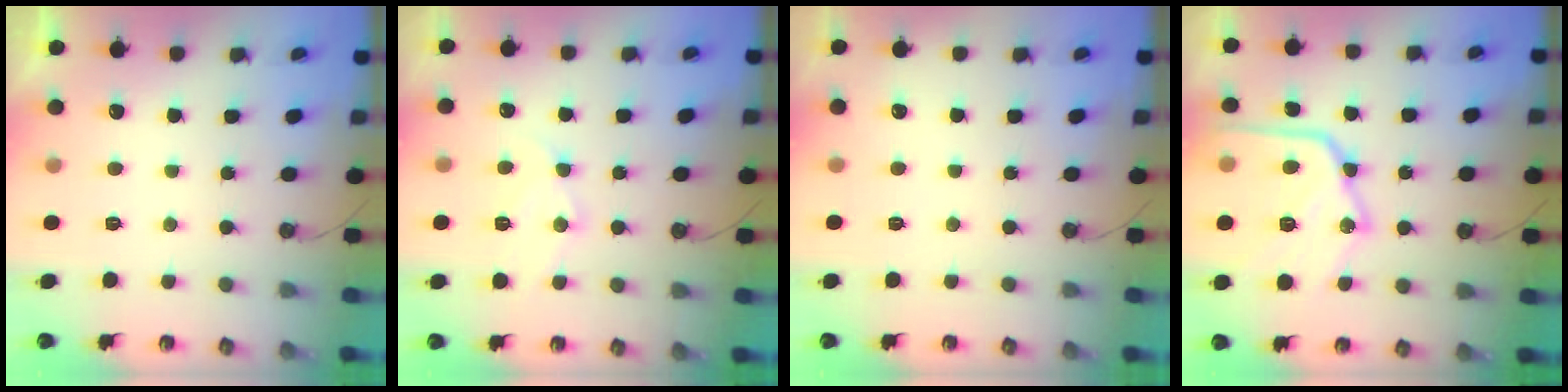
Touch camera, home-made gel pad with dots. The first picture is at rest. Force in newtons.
{"total": 11.0, "press": 11.0, "slide": 0.8}
{"total": 2.2, "press": 2.1, "slide": 0.3}
{"total": 23.6, "press": 23.5, "slide": 2.3}